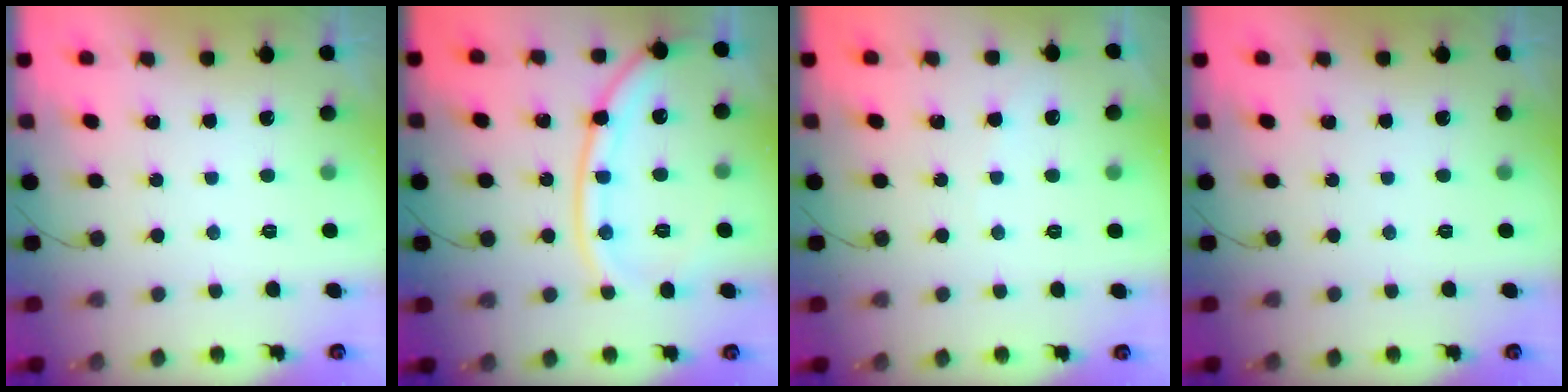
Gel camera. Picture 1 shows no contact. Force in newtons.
{"total": 14.7, "press": 14.6, "slide": 1.7}
{"total": 2.4, "press": 2.4, "slide": 0.3}
{"total": 0.0}